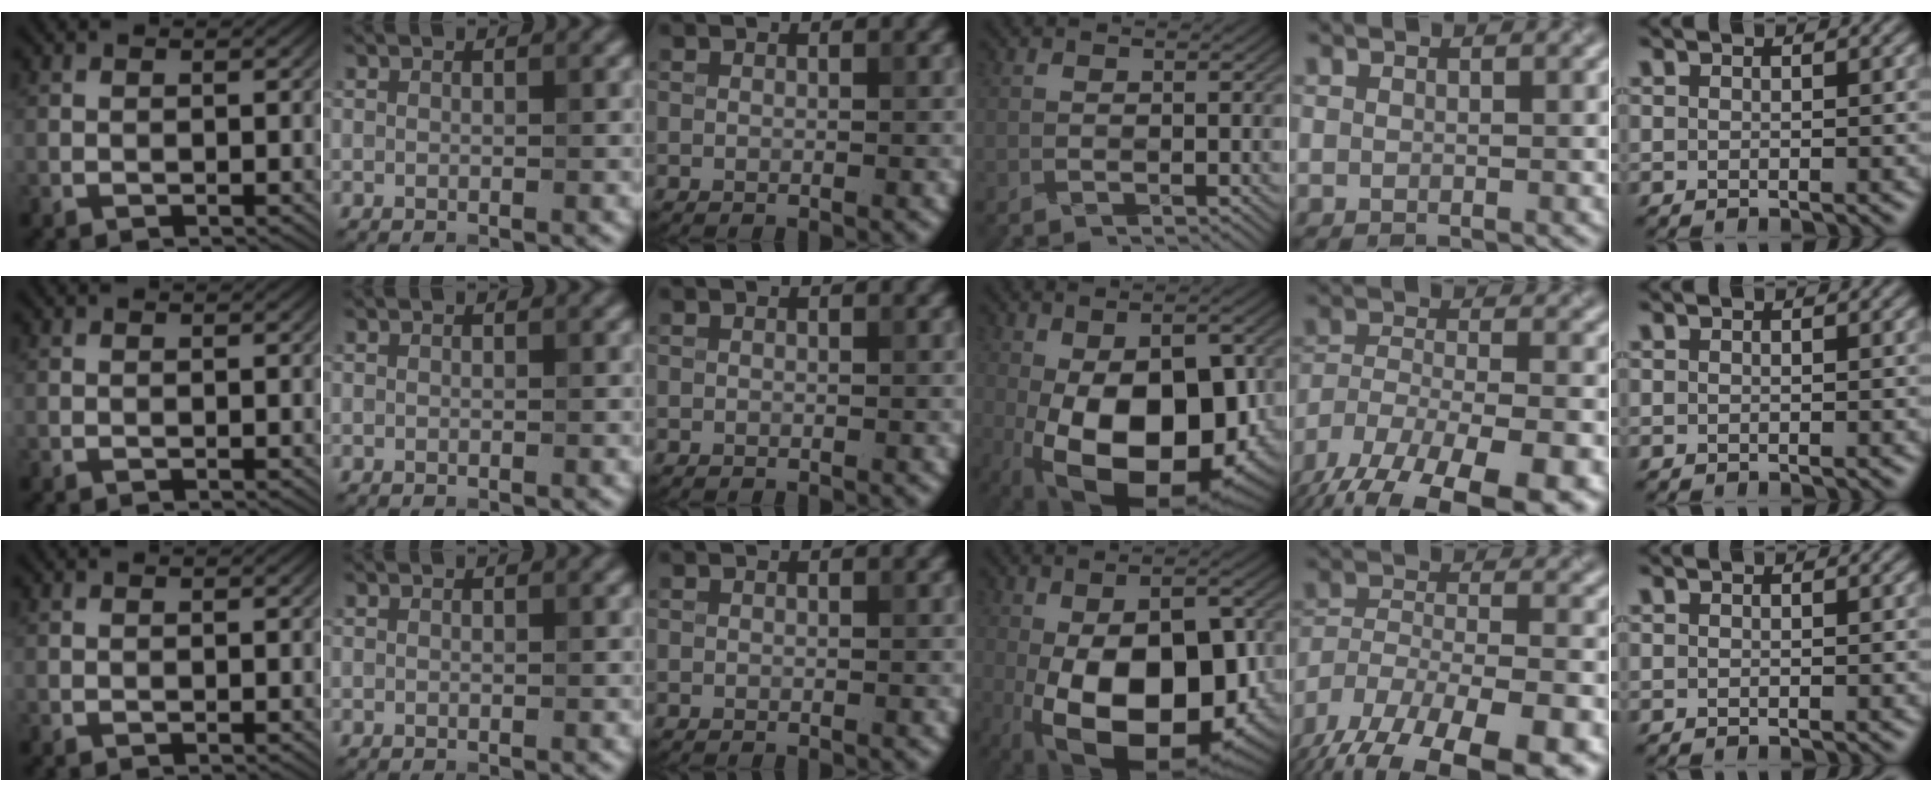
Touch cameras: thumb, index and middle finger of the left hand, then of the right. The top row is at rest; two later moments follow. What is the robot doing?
{"motion": "fold", "object": "hoodie"}